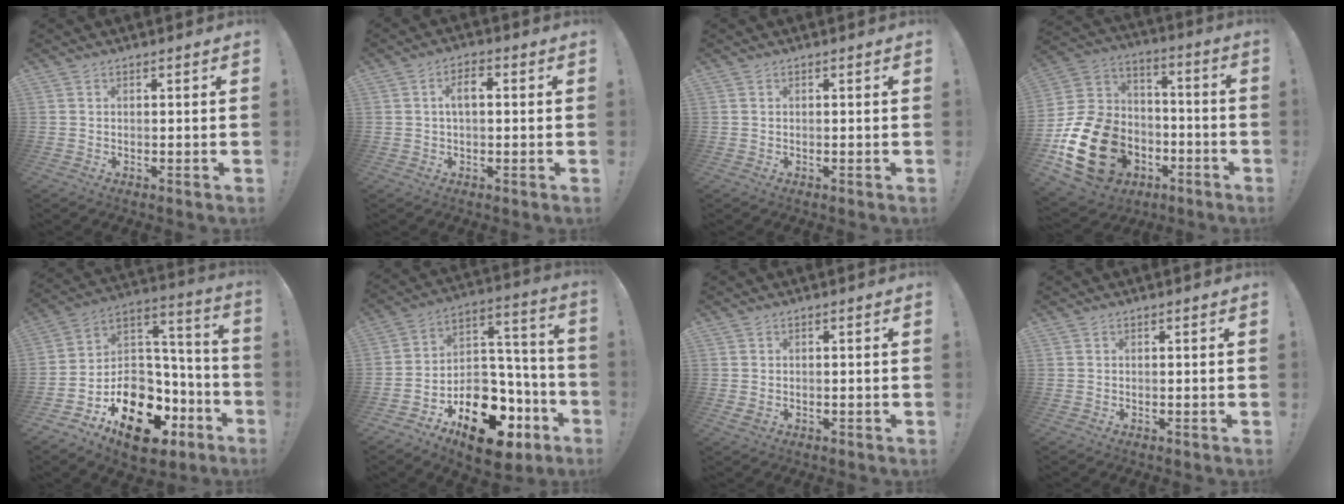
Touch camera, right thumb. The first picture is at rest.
{"total": 4.7, "force": [0.5, 2.2, 4.1], "torque": [-0.063, 0.008, 0.003]}
{"total": 0.0}
{"total": 24.0, "force": [-8.6, 17.5, 14.1], "torque": [-0.264, 0.053, -0.114]}
{"total": 19.5, "force": [-10.2, 13.0, 10.3], "torque": [-0.141, 0.063, -0.151]}
{"total": 19.8, "force": [-12.1, 11.7, 10.4], "torque": [-0.129, 0.089, -0.188]}
{"total": 1.6, "force": [-0.2, 1.1, 1.2], "torque": [-0.016, 0.002, -0.002]}
{"total": 0.0}